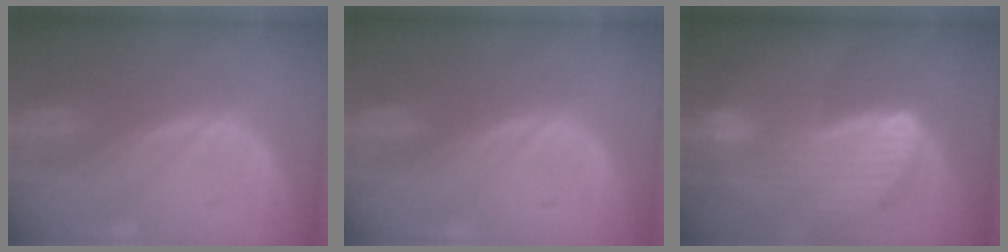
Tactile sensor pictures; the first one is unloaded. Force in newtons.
{"total": 0.0}
{"total": 9.1, "press": 8.0, "slide": 4.5}